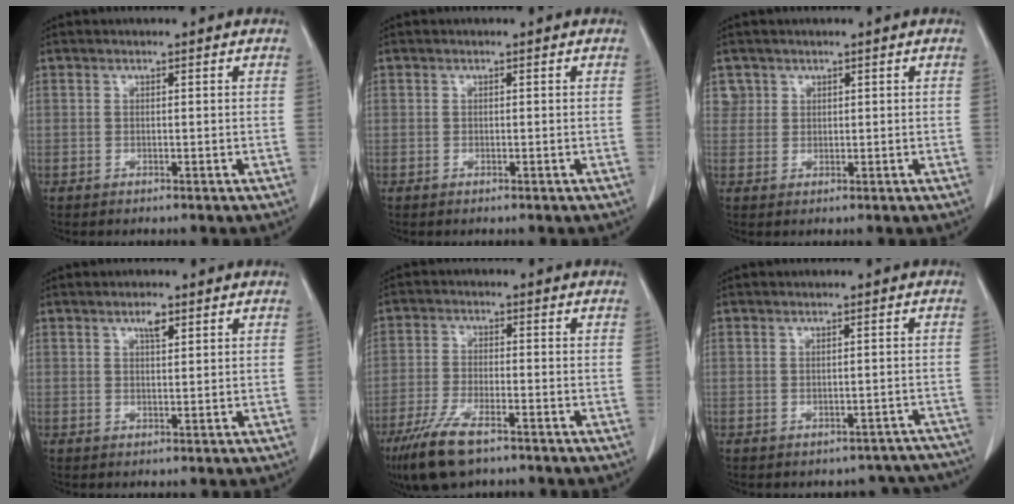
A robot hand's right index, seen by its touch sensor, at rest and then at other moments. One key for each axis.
{"total": 0.0}
{"total": 1.9, "fx": 1.0, "fy": 1.5, "fz": -0.2, "tx": 0.018, "ty": 0.005, "tz": 0.012}
{"total": 2.0, "fx": 1.2, "fy": 0.6, "fz": 1.5, "tx": -0.028, "ty": 0.000, "tz": 0.019}
{"total": 9.3, "fx": -6.3, "fy": 2.4, "fz": 6.3, "tx": -0.126, "ty": -0.019, "tz": -0.109}
{"total": 8.8, "fx": -7.7, "fy": 4.1, "fz": 1.0, "tx": 0.006, "ty": 0.031, "tz": -0.072}